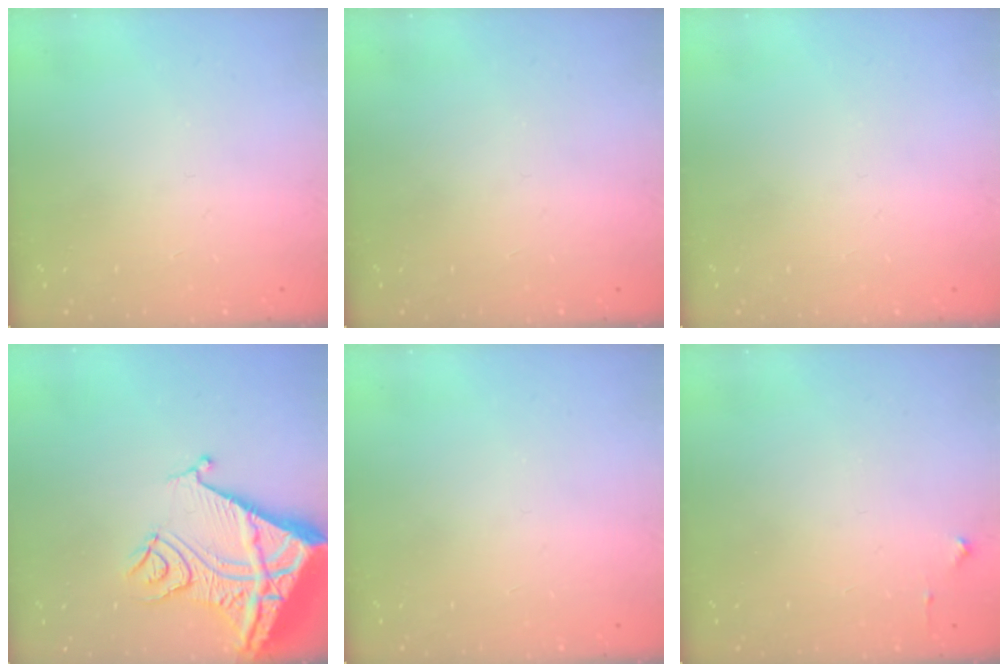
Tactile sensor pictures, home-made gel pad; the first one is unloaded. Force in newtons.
{"total": 0.0}
{"total": 0.0}
{"total": 20.1, "press": 19.9, "slide": 2.1}
{"total": 0.0}
{"total": 2.7, "press": 2.6, "slide": 0.4}